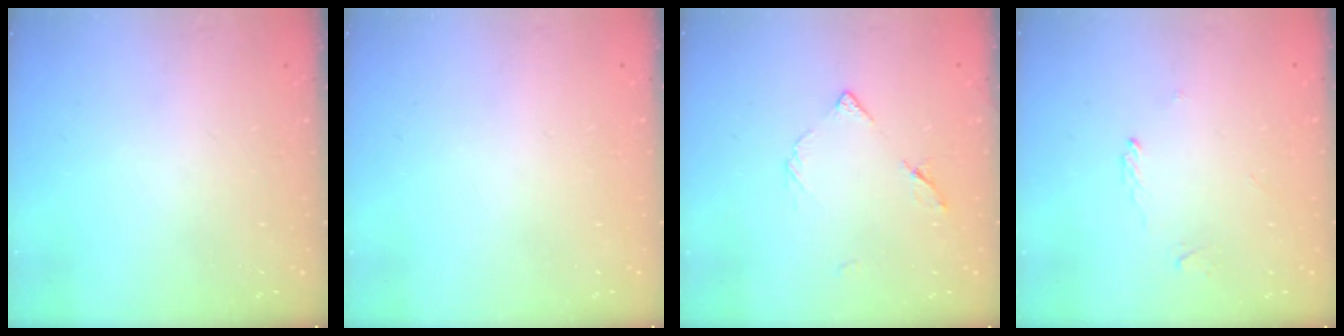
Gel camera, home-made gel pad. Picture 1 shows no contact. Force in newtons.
{"total": 1.9, "press": 1.9, "slide": 0.1}
{"total": 5.7, "press": 5.6, "slide": 0.5}
{"total": 1.7, "press": 1.7, "slide": 0.3}